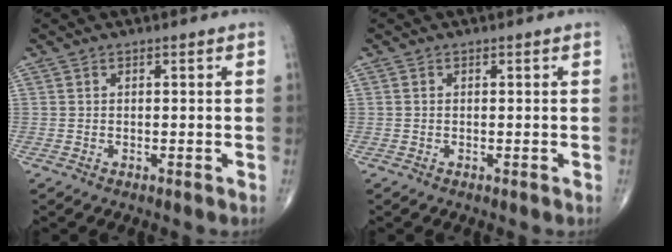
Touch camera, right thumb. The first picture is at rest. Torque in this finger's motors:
{"motor_torque": [-0.23, 0.00, -0.17, -0.14, 0.03]}